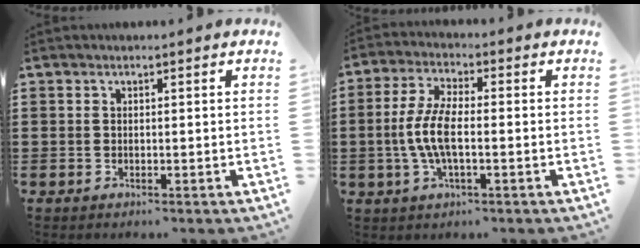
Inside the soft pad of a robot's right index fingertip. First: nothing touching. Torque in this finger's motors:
{"motor_torque": [2.14, 0.00, 0.24, 0.07]}